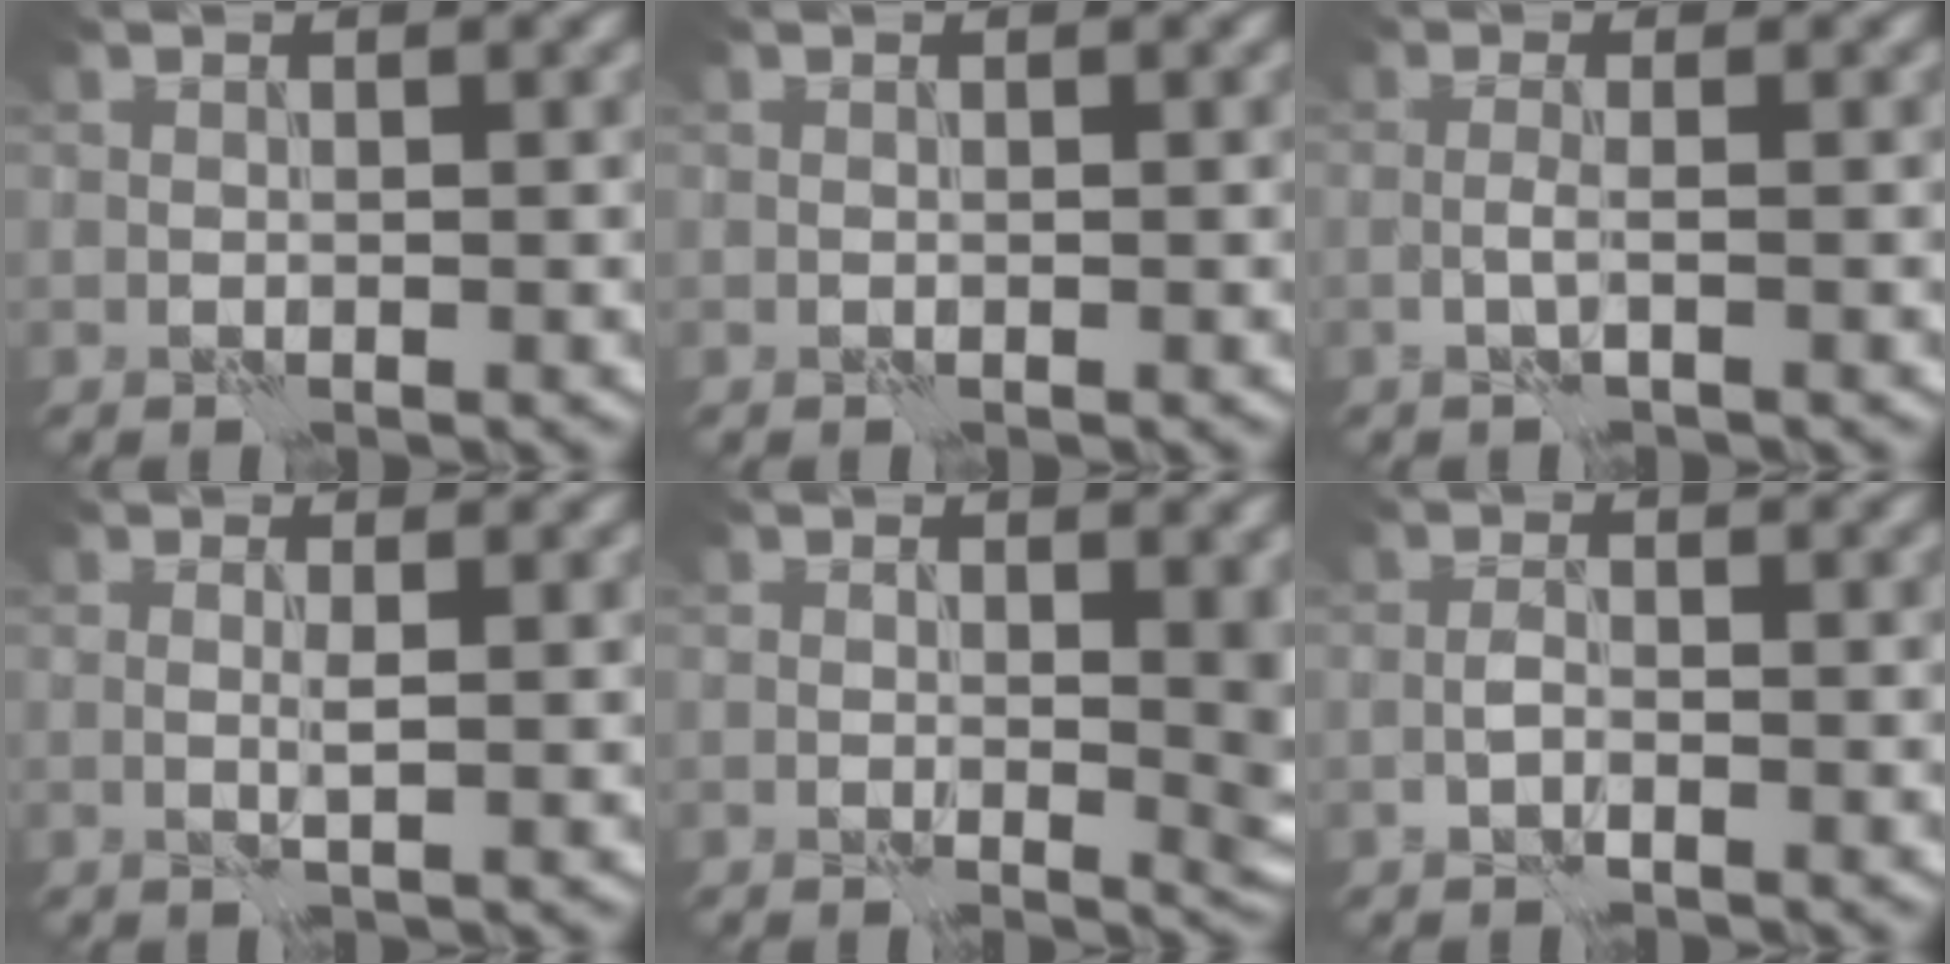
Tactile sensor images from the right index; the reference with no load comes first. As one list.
[{"total": 0.0}, {"total": 1.0, "force": [-0.3, -0.4, 0.9], "torque": [-0.021, 0.003, -0.009]}, {"total": 1.0, "force": [0.3, -0.3, 0.8], "torque": [-0.018, -0.001, 0.006]}, {"total": 4.1, "force": [0.1, 1.8, 3.7], "torque": [-0.041, -0.006, 0.003]}, {"total": 0.9, "force": [-0.6, 0.1, 0.6], "torque": [-0.012, 0.004, -0.014]}]